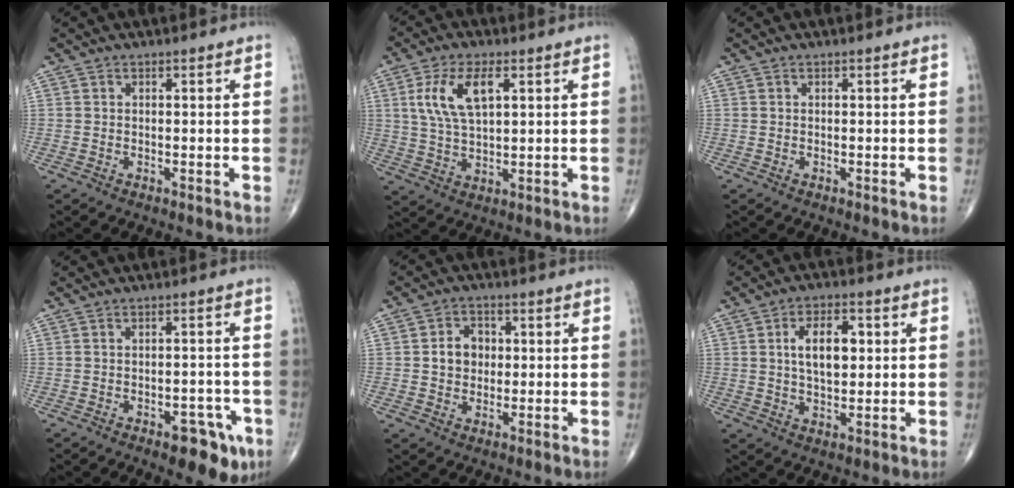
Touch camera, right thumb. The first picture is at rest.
{"total": 10.1, "force": [3.2, 4.6, 8.3], "torque": [-0.167, -0.002, 0.065]}
{"total": 0.0}
{"total": 8.4, "force": [-4.3, 3.9, 6.0], "torque": [-0.050, 0.023, -0.048]}
{"total": 5.6, "force": [0.3, 4.6, 3.1], "torque": [-0.032, 0.011, 0.001]}
{"total": 10.5, "force": [1.8, 5.7, 8.6], "torque": [-0.124, 0.006, 0.030]}